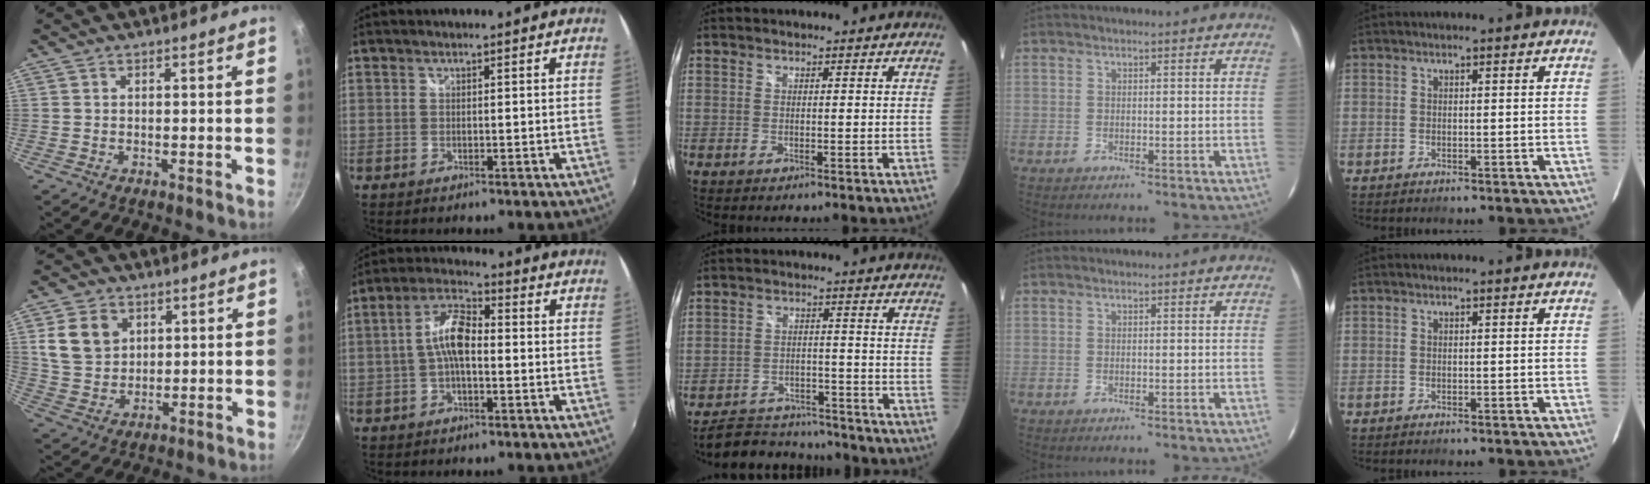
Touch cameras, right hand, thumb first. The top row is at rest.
{"thumb": {"total": 9.3, "force": [3.1, 7.3, 4.9], "torque": [-0.072, -0.008, 0.063]}, "index": {"total": 7.7, "force": [-0.9, 3.1, 7.0], "torque": [-0.144, 0.021, -0.020]}, "middle": {"total": 12.5, "force": [-11.3, 4.2, 3.3], "torque": [-0.086, 0.016, -0.157]}}